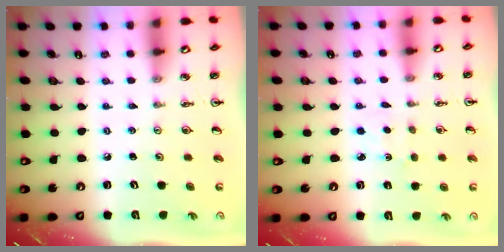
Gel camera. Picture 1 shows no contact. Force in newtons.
{"total": 1.6, "press": 1.6, "slide": 0.3}